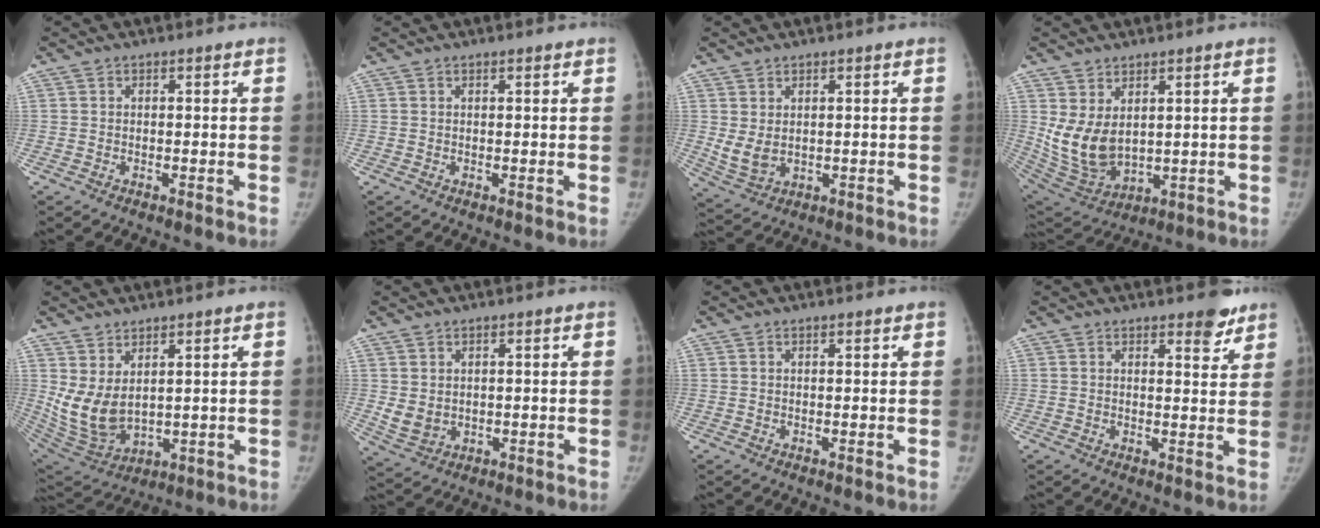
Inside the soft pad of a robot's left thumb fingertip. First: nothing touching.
{"total": 0.6, "force": [0.5, 0.1, 0.4], "torque": [-0.006, -0.002, 0.007]}
{"total": 4.8, "force": [1.0, 3.1, 3.5], "torque": [-0.065, -0.012, 0.032]}
{"total": 10.8, "force": [2.7, 6.8, 7.9], "torque": [-0.144, -0.025, 0.078]}
{"total": 9.9, "force": [3.1, 5.5, 7.7], "torque": [-0.145, -0.026, 0.084]}
{"total": 4.4, "force": [0.6, 3.5, 2.6], "torque": [-0.041, -0.015, 0.027]}
{"total": 0.7, "force": [0.5, 0.1, 0.4], "torque": [-0.007, -0.002, 0.008]}
{"total": 4.7, "force": [3.4, 1.8, 2.6], "torque": [-0.013, -0.022, 0.044]}